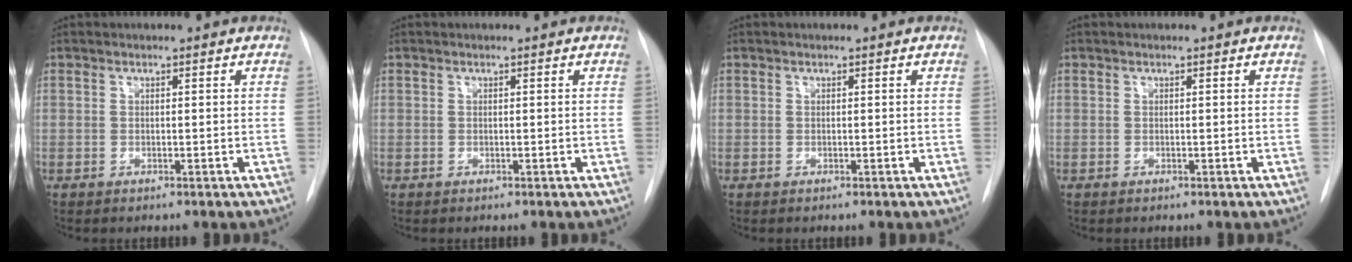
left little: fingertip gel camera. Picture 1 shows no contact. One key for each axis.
{"total": 0.0}
{"total": 0.0}
{"total": 0.0}